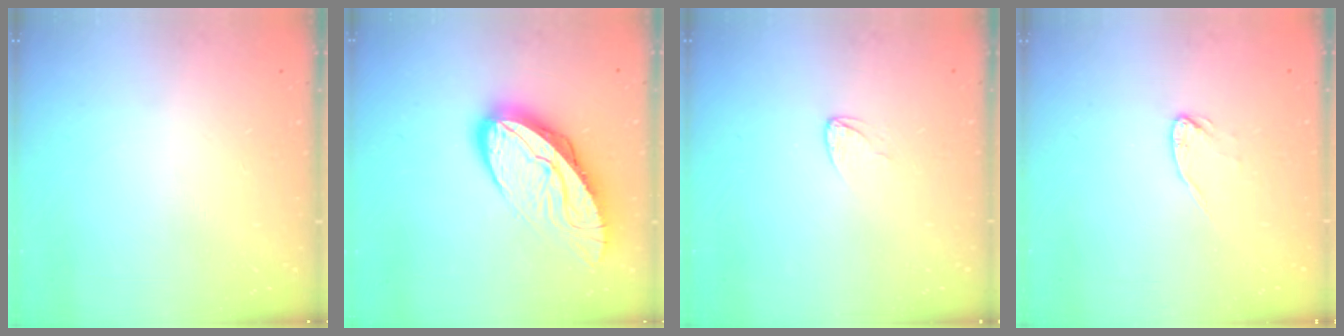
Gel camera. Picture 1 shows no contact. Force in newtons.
{"total": 14.6, "press": 14.5, "slide": 1.4}
{"total": 2.7, "press": 2.7, "slide": 0.2}
{"total": 3.5, "press": 3.4, "slide": 0.4}